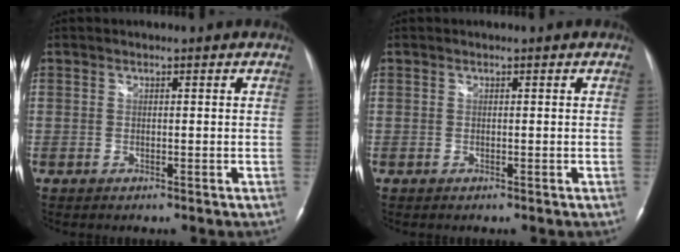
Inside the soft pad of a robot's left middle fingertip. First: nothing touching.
{"total": 0.0}